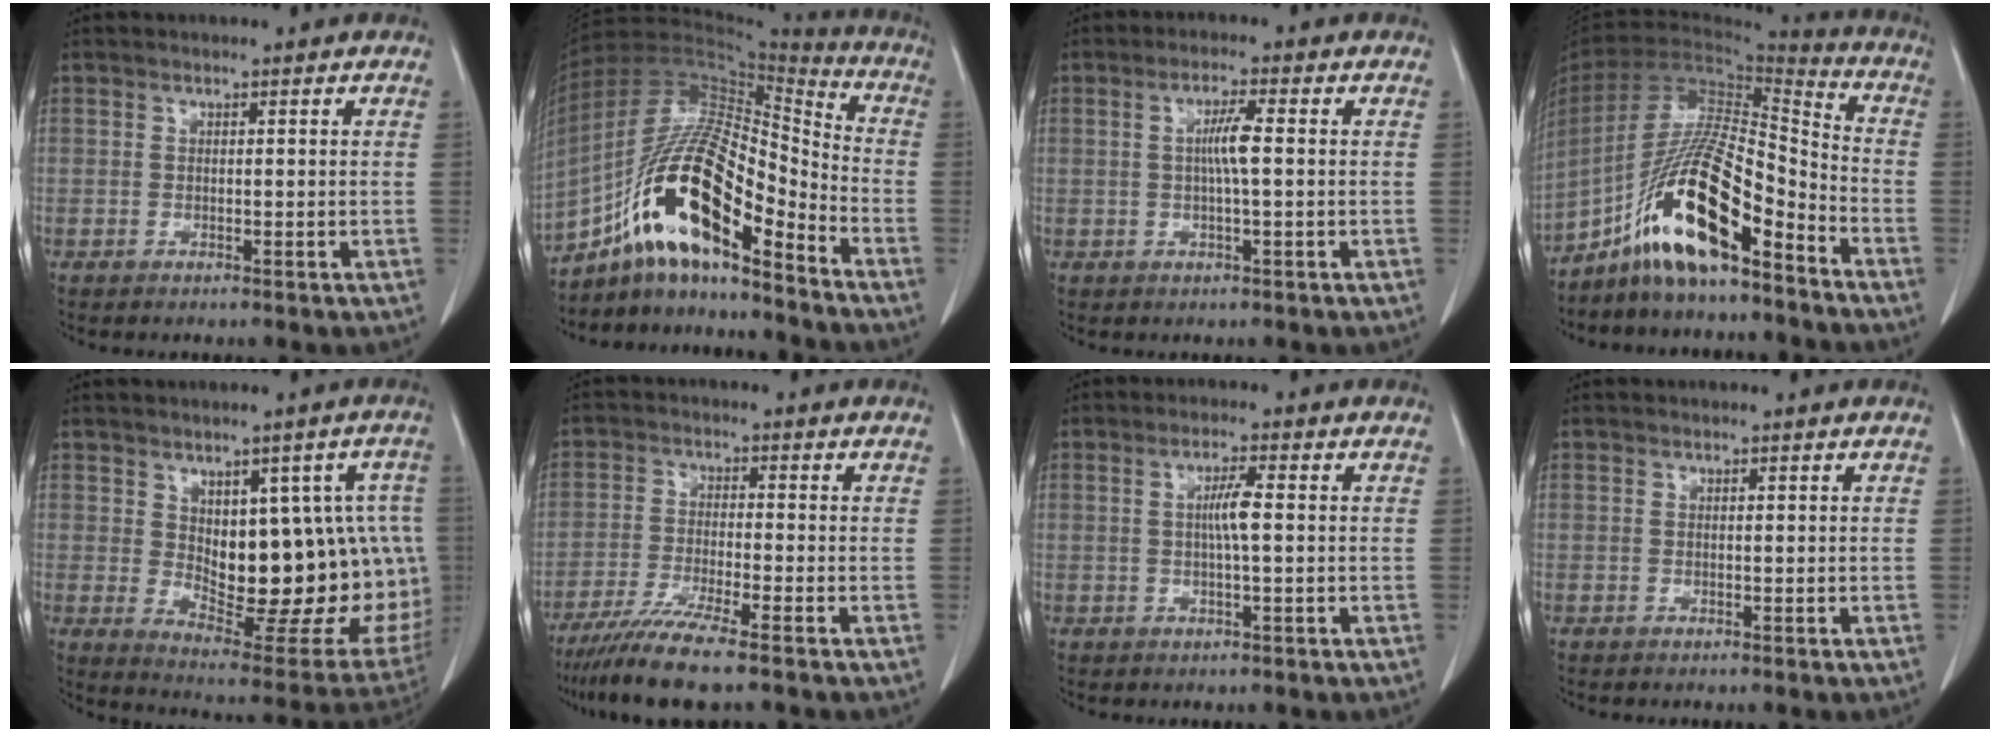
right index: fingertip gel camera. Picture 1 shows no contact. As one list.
[{"total": 18.1, "force": [-10.7, 4.2, 13.9], "torque": [-0.270, 0.022, -0.186]}, {"total": 3.9, "force": [0.2, 0.1, 3.9], "torque": [-0.075, 0.002, 0.003]}, {"total": 16.0, "force": [-10.3, 2.6, 11.9], "torque": [-0.231, 0.011, -0.185]}, {"total": 21.2, "force": [0.6, 9.1, 19.1], "torque": [-0.183, 0.011, 0.038]}, {"total": 8.4, "force": [-6.5, -0.7, 5.2], "torque": [-0.089, -0.027, -0.112]}, {"total": 3.5, "force": [0.2, 0.2, 3.5], "torque": [-0.066, 0.002, 0.003]}, {"total": 0.0}]